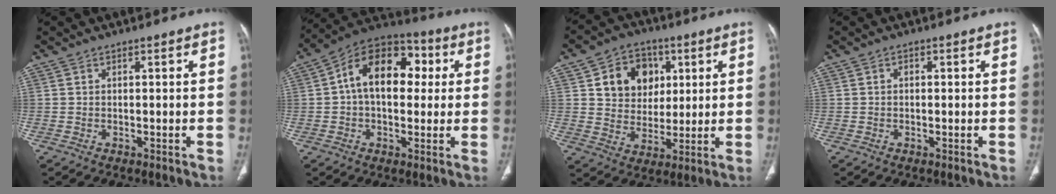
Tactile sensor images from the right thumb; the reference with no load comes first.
{"total": 16.0, "force": [2.5, 10.3, 11.9], "torque": [-0.154, 0.032, 0.028]}
{"total": 12.4, "force": [4.1, 10.1, 5.9], "torque": [-0.049, -0.009, 0.072]}
{"total": 0.8, "force": [0.0, 0.5, 0.6], "torque": [-0.006, 0.002, -0.003]}